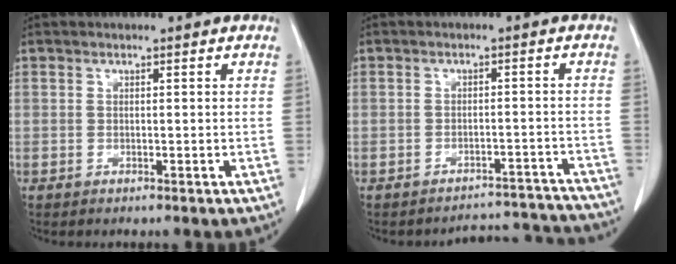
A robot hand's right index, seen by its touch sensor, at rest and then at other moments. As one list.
[{"total": 8.8, "force": [-8.5, 1.8, -1.6], "torque": [0.037, 0.041, -0.094]}]